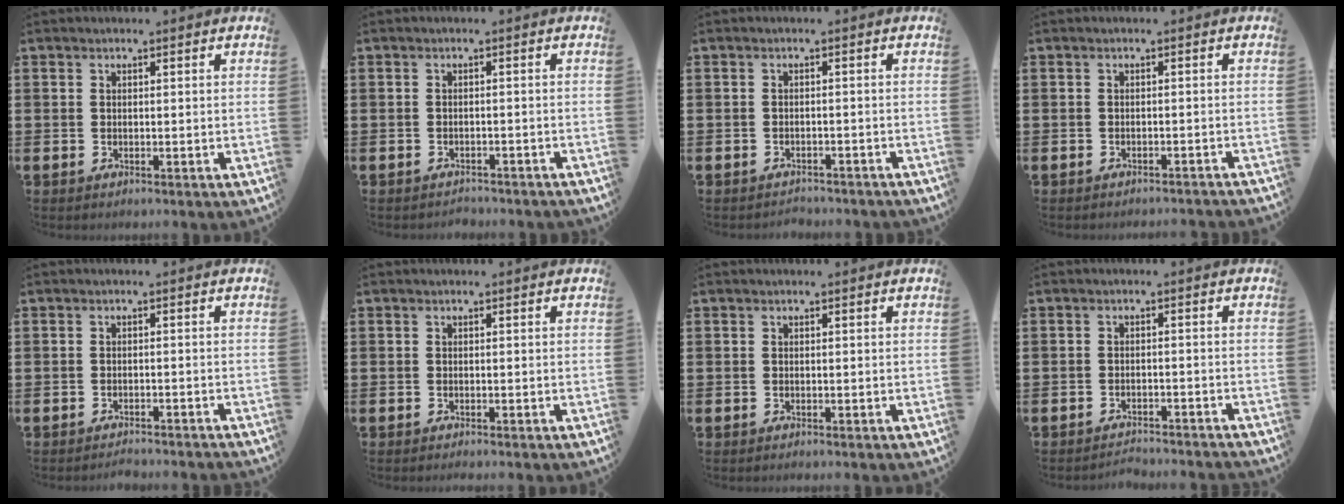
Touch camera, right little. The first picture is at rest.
{"total": 1.2, "force": [-1.2, 0.1, -0.1], "torque": [-0.005, 0.003, -0.024]}
{"total": 1.3, "force": [-1.3, 0.0, -0.1], "torque": [-0.005, 0.003, -0.029]}
{"total": 0.9, "force": [-0.9, -0.1, 0.0], "torque": [-0.002, 0.001, -0.018]}
{"total": 1.4, "force": [-1.4, -0.1, 0.1], "torque": [-0.006, 0.003, -0.027]}
{"total": 0.0}
{"total": 0.0}
{"total": 2.0, "force": [-1.9, -0.1, -0.1], "torque": [-0.005, 0.005, -0.041]}